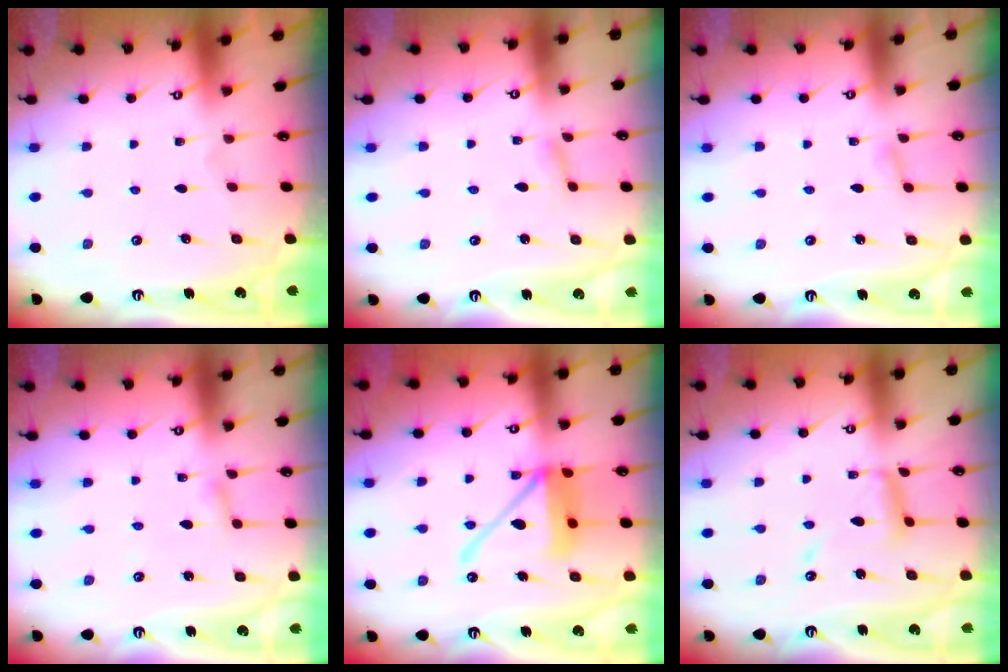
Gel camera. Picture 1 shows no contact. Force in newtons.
{"total": 2.9, "press": 2.9, "slide": 0.2}
{"total": 3.3, "press": 3.3, "slide": 0.3}
{"total": 2.9, "press": 2.9, "slide": 0.3}
{"total": 14.5, "press": 14.4, "slide": 1.9}
{"total": 12.6, "press": 12.5, "slide": 1.2}